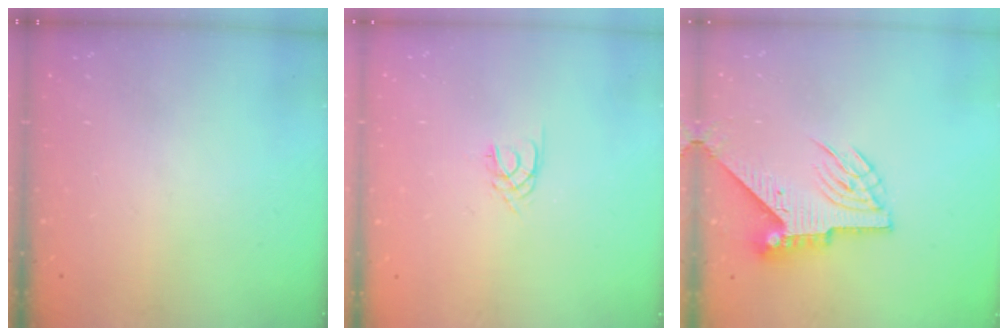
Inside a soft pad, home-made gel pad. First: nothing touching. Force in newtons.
{"total": 2.4, "press": 2.4, "slide": 0.3}
{"total": 7.6, "press": 7.6, "slide": 0.6}